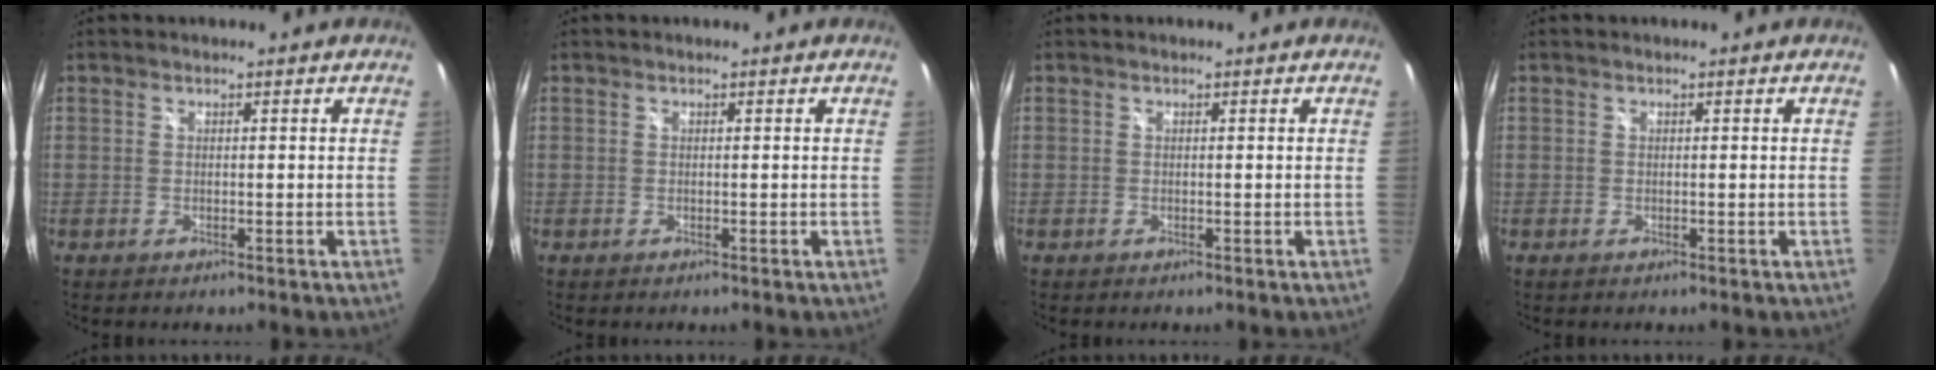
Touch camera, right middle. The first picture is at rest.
{"total": 0.0}
{"total": 0.0}
{"total": 0.0}